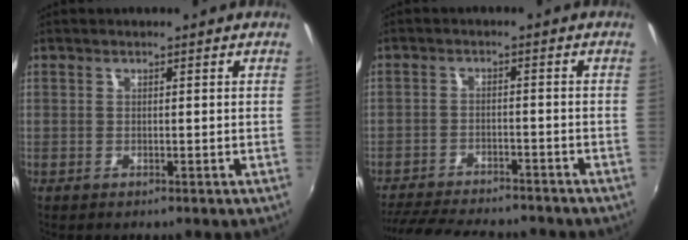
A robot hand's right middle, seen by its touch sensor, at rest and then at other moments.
{"total": 15.4, "force": [-13.5, 4.0, 6.4], "torque": [-0.140, -0.022, -0.201]}